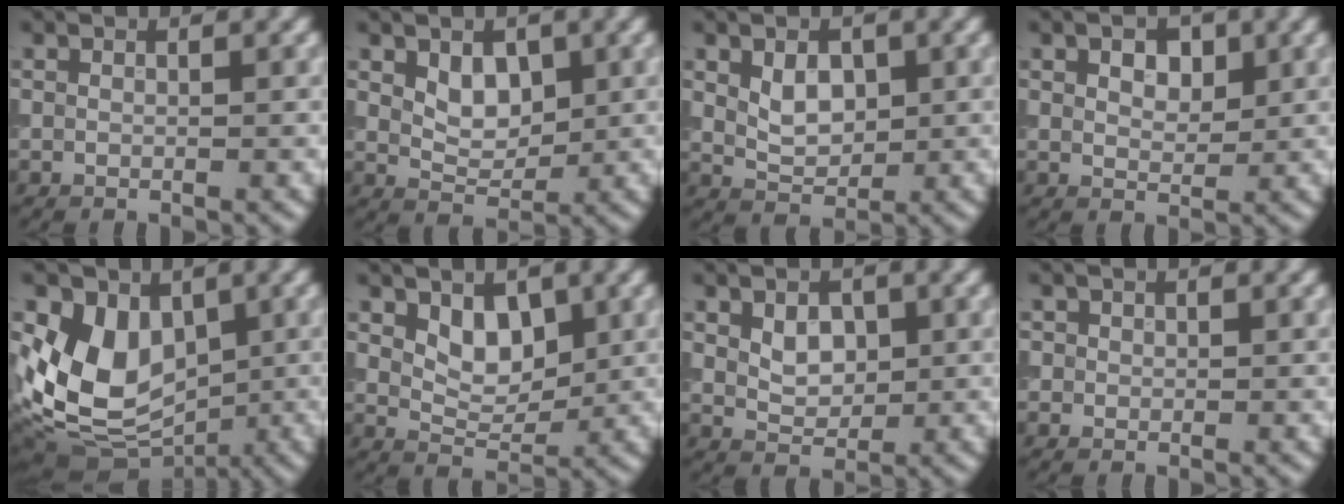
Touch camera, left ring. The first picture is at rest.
{"total": 3.0, "force": [1.0, 2.0, 2.0], "torque": [-0.032, -0.004, 0.021]}
{"total": 3.1, "force": [0.7, 2.1, 2.2], "torque": [-0.040, -0.002, 0.015]}
{"total": 2.9, "force": [1.4, 1.7, 1.9], "torque": [-0.030, 0.002, 0.023]}
{"total": 8.4, "force": [0.4, 6.5, 5.3], "torque": [-0.099, -0.020, 0.009]}
{"total": 3.2, "force": [1.3, 2.0, 2.2], "torque": [-0.036, -0.007, 0.023]}
{"total": 2.8, "force": [0.7, 2.0, 1.9], "torque": [-0.032, -0.001, 0.014]}
{"total": 0.9, "force": [0.2, 0.8, 0.1], "torque": [0.006, -0.002, -0.002]}